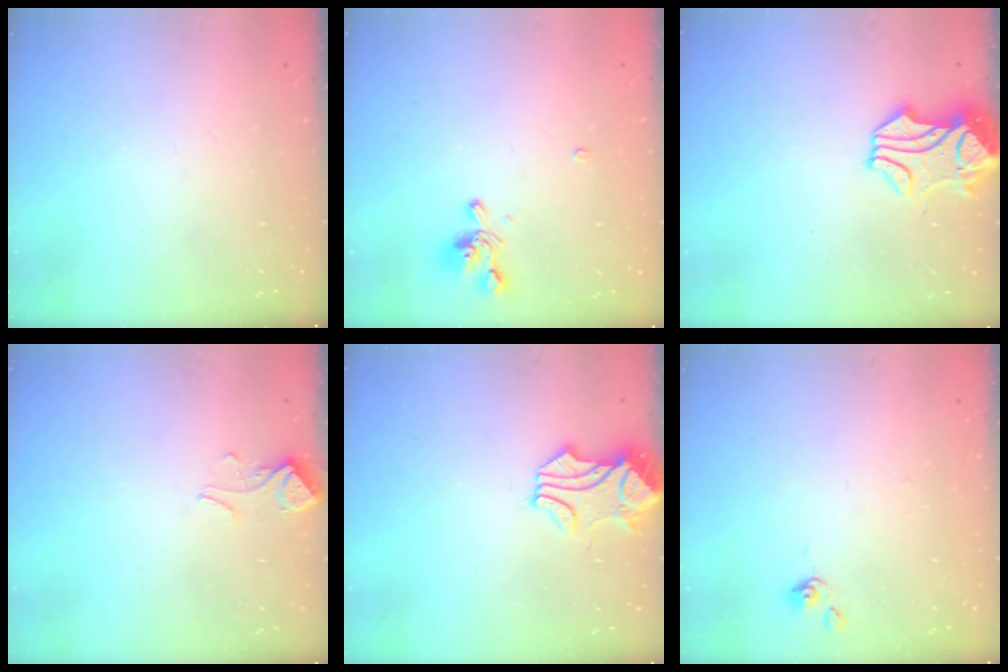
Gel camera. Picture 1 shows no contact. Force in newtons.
{"total": 1.9, "press": 1.7, "slide": 1.0}
{"total": 2.3, "press": 1.8, "slide": 1.4}
{"total": 3.4, "press": 3.3, "slide": 0.3}
{"total": 1.8, "press": 1.7, "slide": 0.5}
{"total": 0.0}